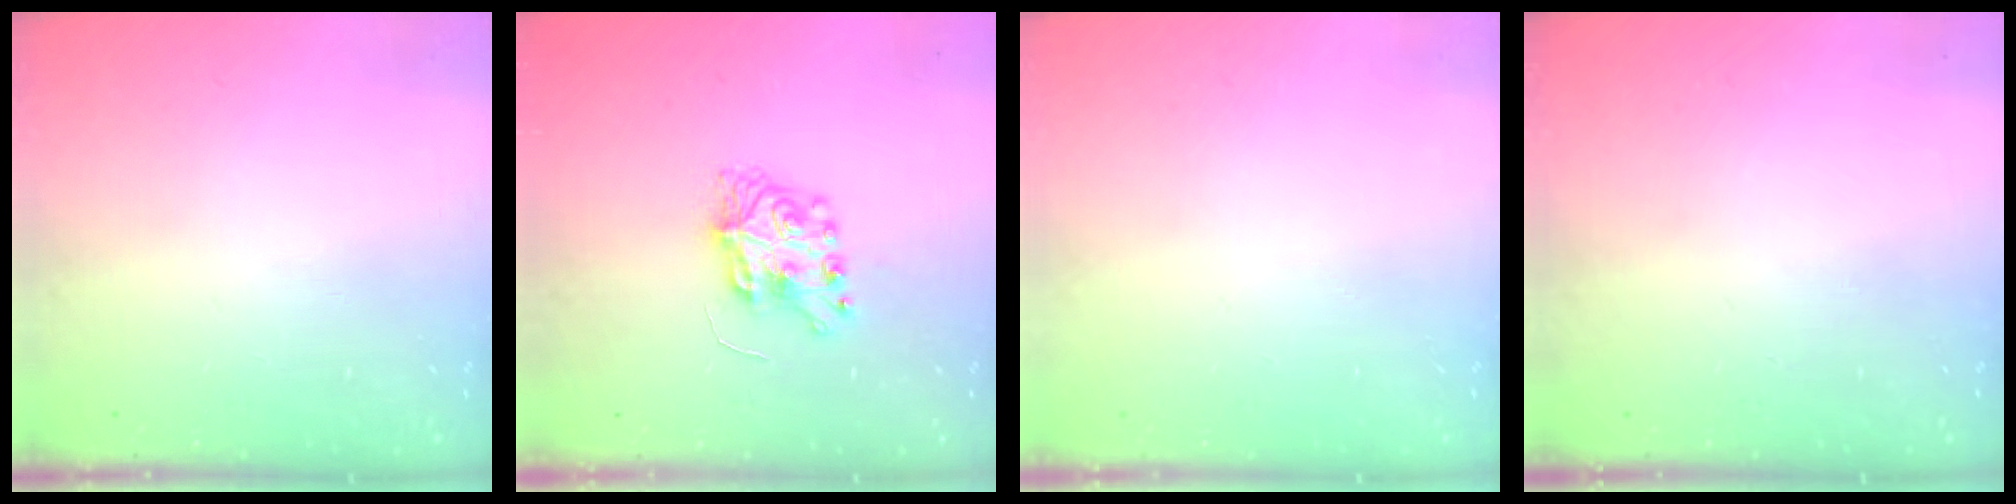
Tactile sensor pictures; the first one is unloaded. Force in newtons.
{"total": 7.5, "press": 7.5, "slide": 0.3}
{"total": 0.0}
{"total": 0.0}